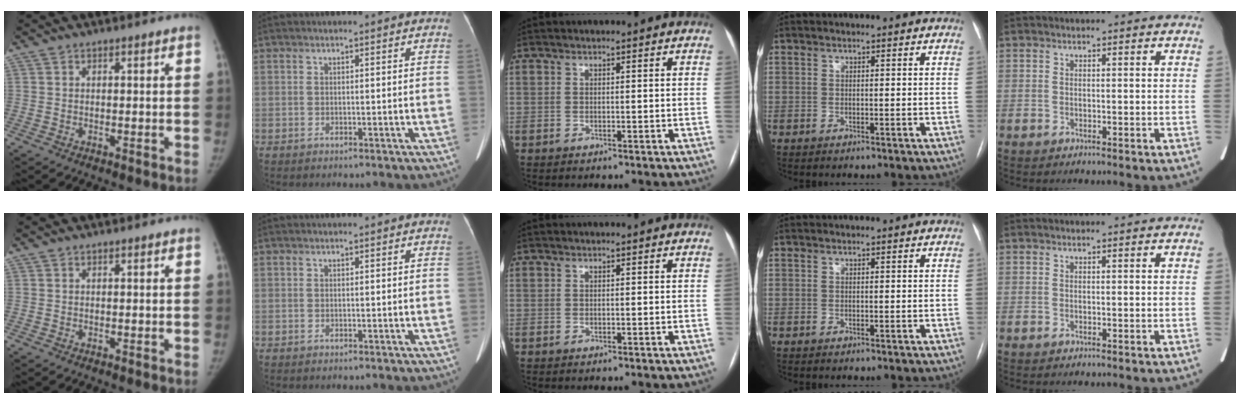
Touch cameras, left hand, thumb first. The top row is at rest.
{}